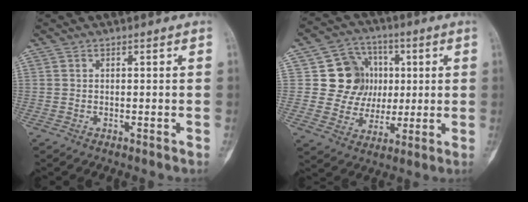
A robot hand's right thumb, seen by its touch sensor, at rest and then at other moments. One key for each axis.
{"total": 12.6, "fx": 2.2, "fy": 11.4, "fz": 4.8, "tx": -0.018, "ty": 0.007, "tz": 0.042}